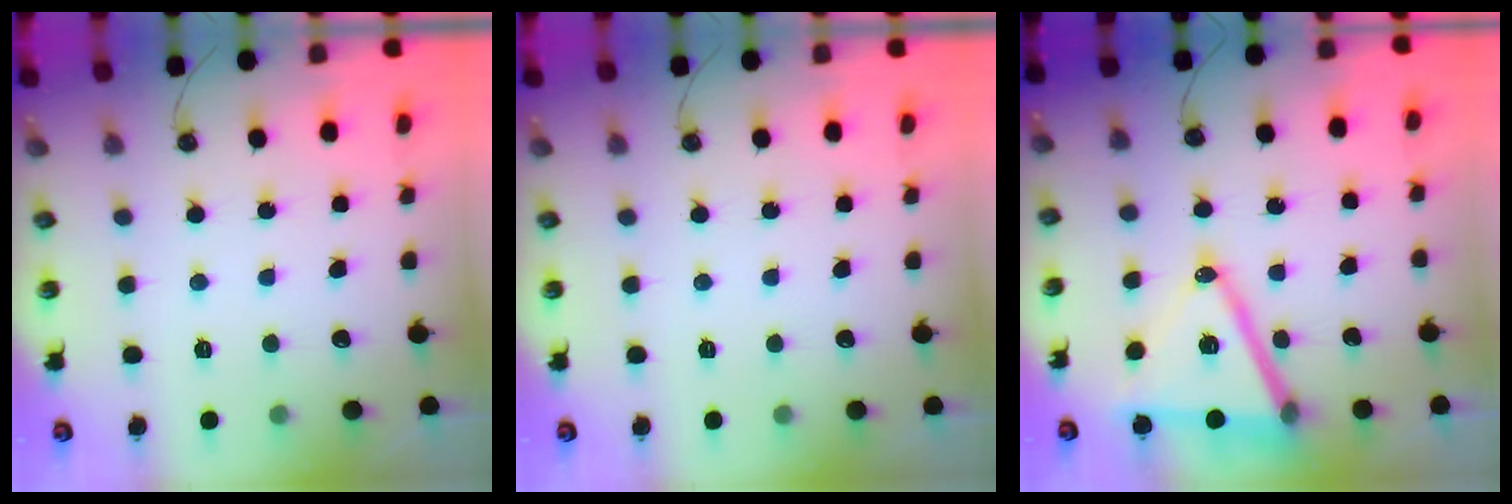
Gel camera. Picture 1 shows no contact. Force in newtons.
{"total": 0.0}
{"total": 17.3, "press": 16.9, "slide": 3.7}